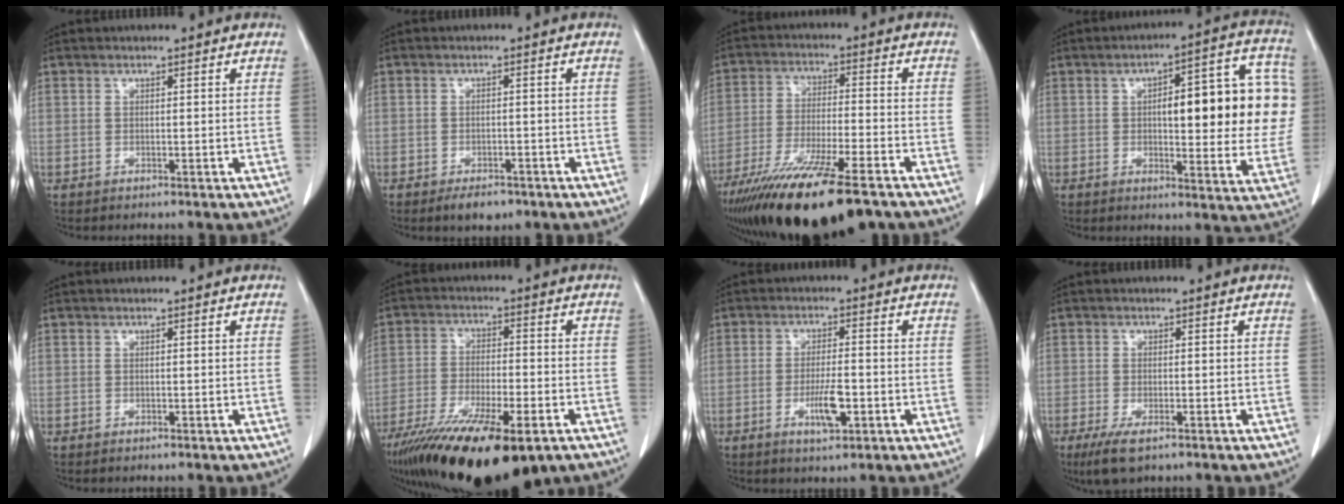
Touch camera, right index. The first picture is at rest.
{"total": 3.6, "force": [-2.5, 1.9, 1.8], "torque": [-0.024, 0.000, -0.029]}
{"total": 20.7, "force": [-15.3, 3.0, 13.7], "torque": [-0.230, -0.043, -0.255]}
{"total": 18.1, "force": [2.1, 5.5, 17.1], "torque": [-0.209, 0.035, 0.027]}
{"total": 0.0}
{"total": 21.4, "force": [-14.4, 5.4, 14.9], "torque": [-0.250, -0.041, -0.230]}
{"total": 5.3, "force": [-1.9, 1.1, 4.8], "torque": [-0.086, -0.003, -0.030]}
{"total": 4.6, "force": [-2.9, 1.4, 3.3], "torque": [-0.067, -0.011, -0.048]}